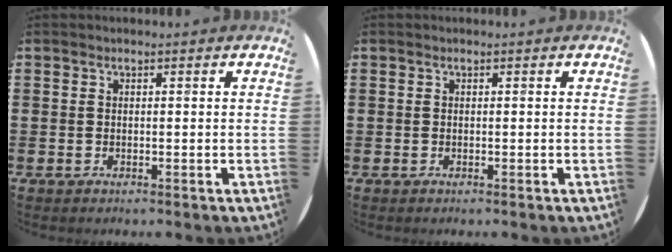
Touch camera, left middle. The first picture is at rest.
{"total": 0.0}